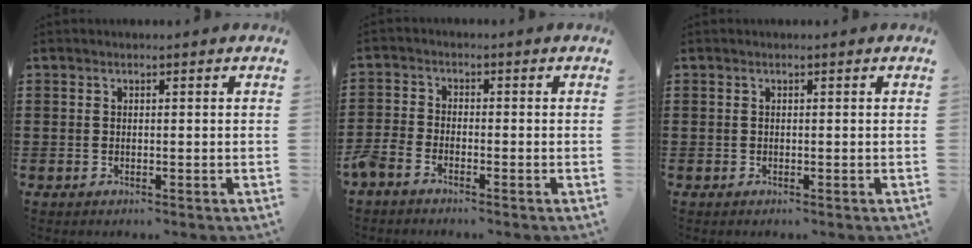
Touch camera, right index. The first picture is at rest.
{"total": 2.5, "force": [-2.4, 0.5, 0.6], "torque": [-0.025, 0.000, -0.054]}
{"total": 0.0}